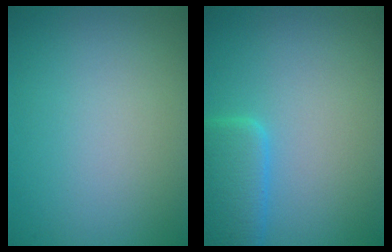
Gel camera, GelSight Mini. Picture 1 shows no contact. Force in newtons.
{"total": 4.2, "press": 4.2, "slide": 0.1}